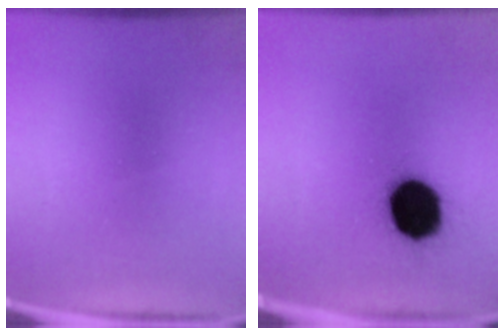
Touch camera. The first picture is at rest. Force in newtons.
{"total": 18.0}